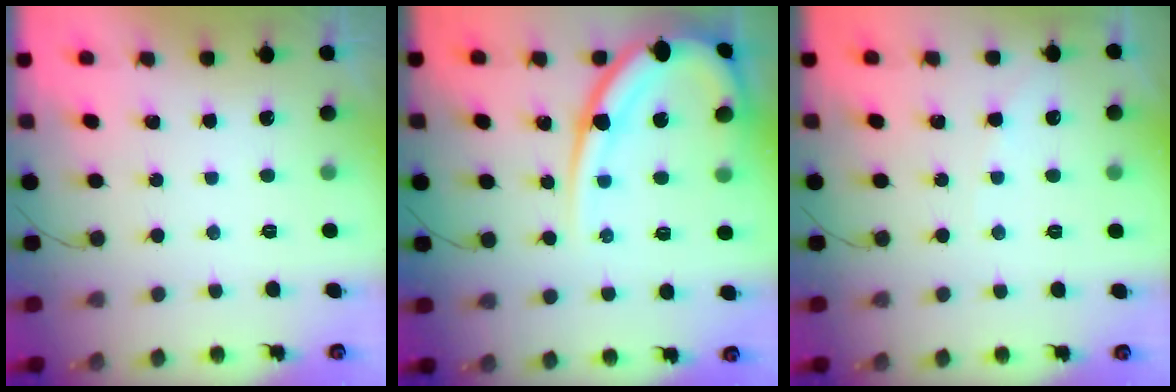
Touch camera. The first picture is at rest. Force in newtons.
{"total": 15.9, "press": 15.8, "slide": 1.5}
{"total": 2.7, "press": 2.7, "slide": 0.4}